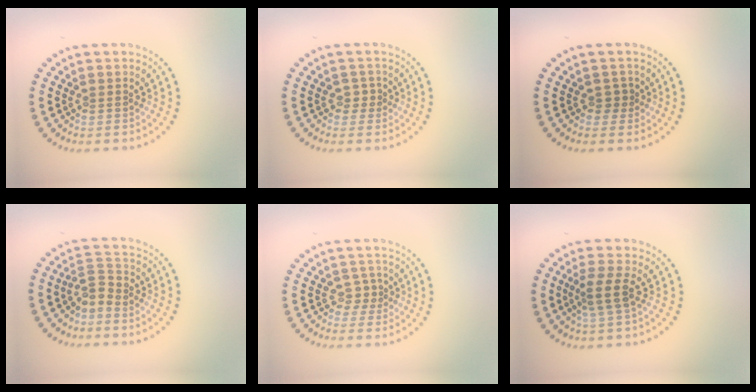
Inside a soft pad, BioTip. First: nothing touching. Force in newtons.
{"total": 1.1, "press": 0.9, "slide": 0.6}
{"total": 1.1, "press": 0.8, "slide": 0.7}
{"total": 2.2, "press": 1.5, "slide": 1.6}
{"total": 1.2, "press": 1.0, "slide": 0.8}
{"total": 2.5, "press": 2.0, "slide": 1.5}